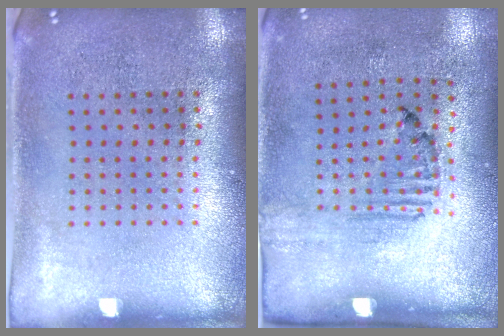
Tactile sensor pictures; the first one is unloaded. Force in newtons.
{"total": 1.7, "press": 1.0, "slide": 1.3}